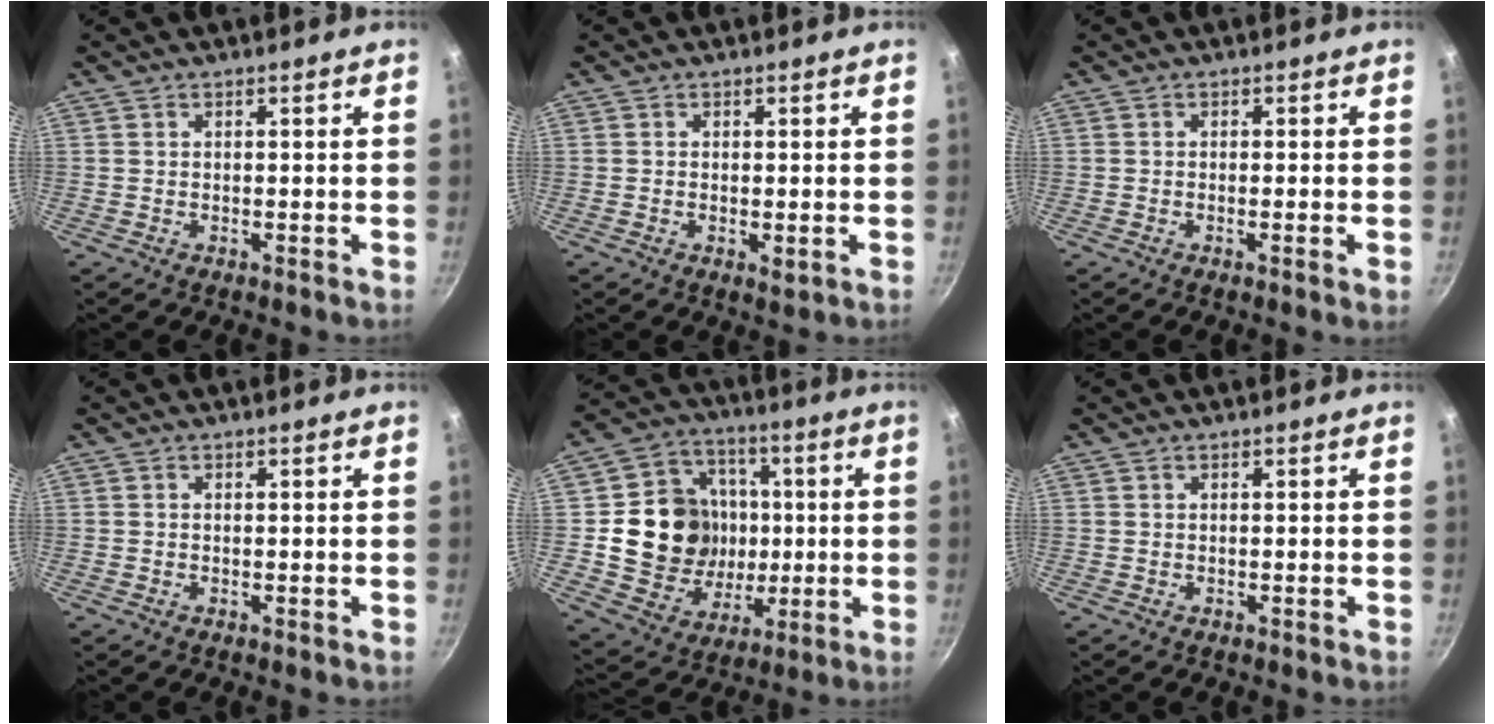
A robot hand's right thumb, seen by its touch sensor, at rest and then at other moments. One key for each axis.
{"total": 1.5, "fx": -0.2, "fy": 0.8, "fz": 1.3, "tx": -0.022, "ty": -0.005, "tz": -0.003}
{"total": 1.4, "fx": -0.5, "fy": 0.0, "fz": 1.3, "tx": -0.025, "ty": -0.002, "tz": -0.011}
{"total": 0.0}
{"total": 18.3, "fx": 0.4, "fy": 16.2, "fz": 8.6, "tx": -0.115, "ty": 0.017, "tz": 0.015}
{"total": 0.0}